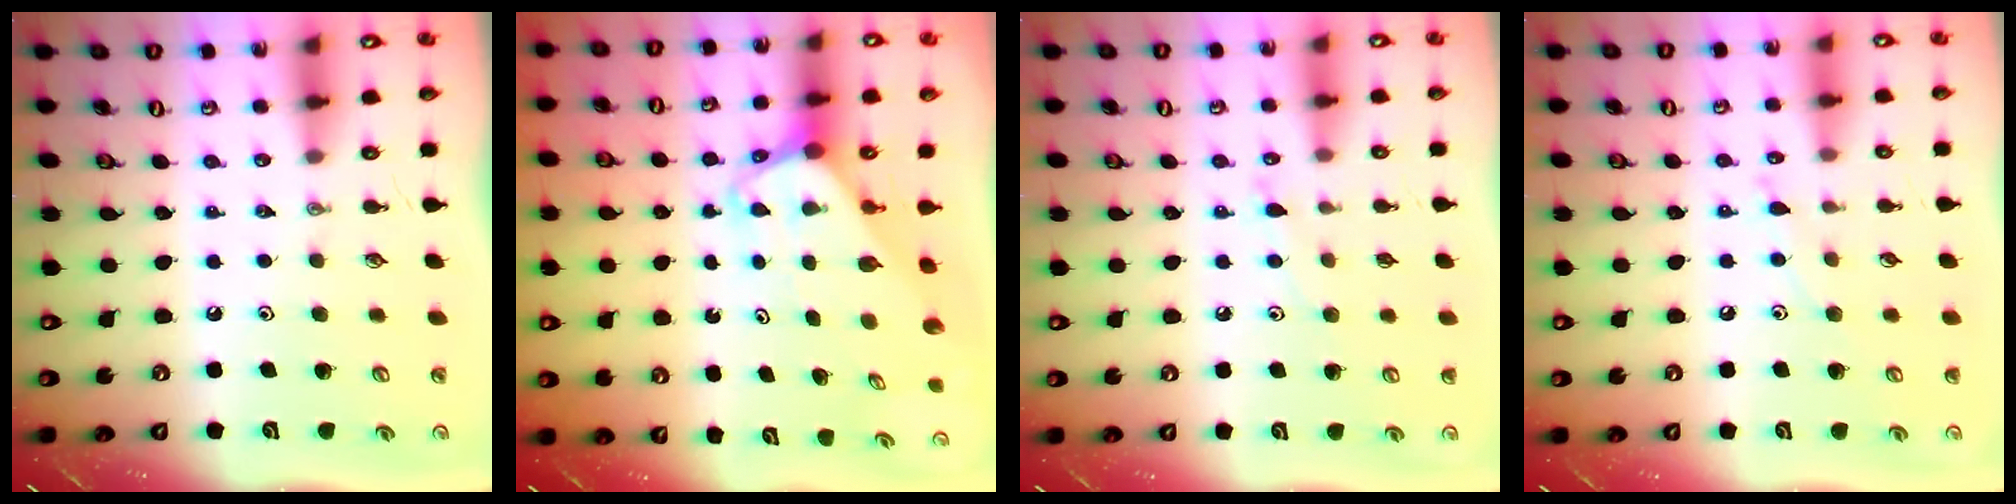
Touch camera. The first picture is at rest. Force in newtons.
{"total": 2.5, "press": 2.5, "slide": 0.1}
{"total": 6.7, "press": 6.6, "slide": 0.7}
{"total": 6.0, "press": 5.9, "slide": 0.5}